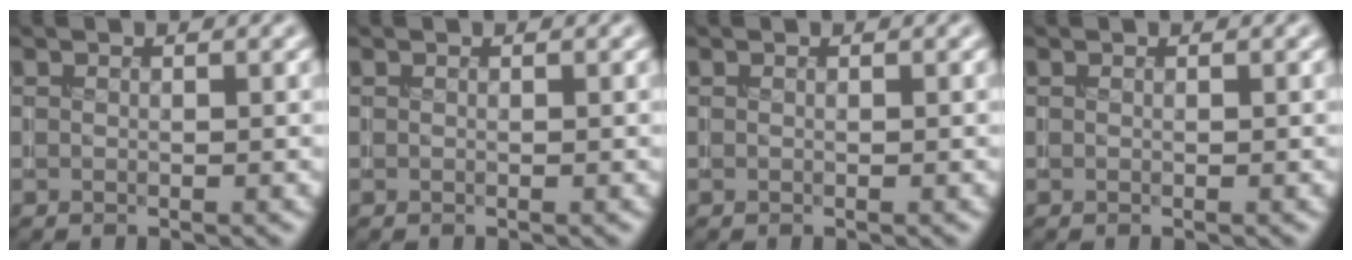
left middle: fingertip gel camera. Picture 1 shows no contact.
{"total": 0.0}
{"total": 0.0}
{"total": 0.0}